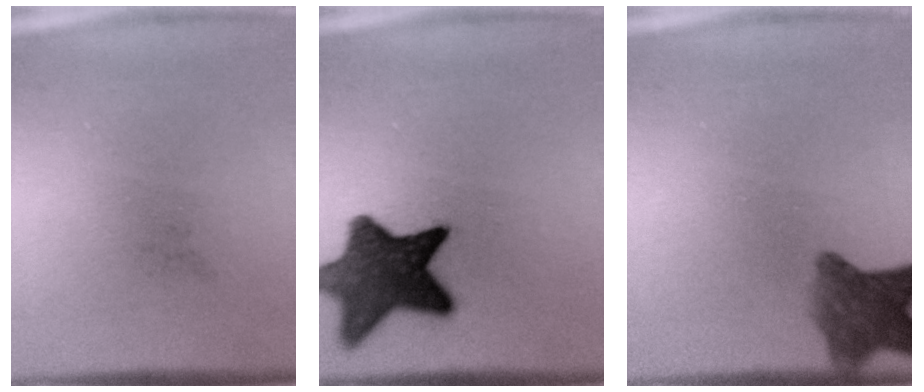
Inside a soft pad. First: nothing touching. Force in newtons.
{"total": 12.3}
{"total": 6.4}